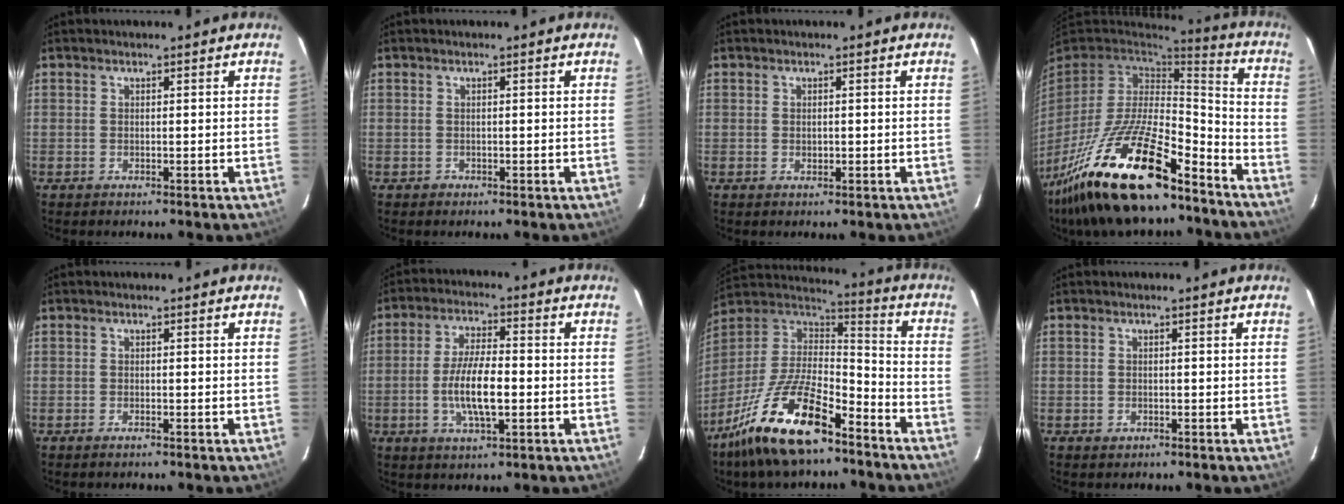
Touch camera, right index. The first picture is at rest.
{"total": 0.7, "force": [-0.4, 0.6, -0.2], "torque": [0.005, 0.002, -0.002]}
{"total": 1.1, "force": [0.0, 0.8, 0.7], "torque": [-0.011, 0.003, 0.001]}
{"total": 26.1, "force": [-17.7, 8.3, 17.2], "torque": [-0.340, -0.031, -0.299]}
{"total": 0.6, "force": [-0.5, 0.1, 0.2], "torque": [-0.005, -0.001, -0.011]}
{"total": 9.4, "force": [-1.9, 2.9, 8.8], "torque": [-0.174, 0.000, -0.036]}
{"total": 20.6, "force": [-13.2, 7.1, 14.2], "torque": [-0.289, -0.021, -0.239]}
{"total": 1.0, "force": [-0.6, 0.8, 0.2], "torque": [-0.002, -0.001, -0.007]}